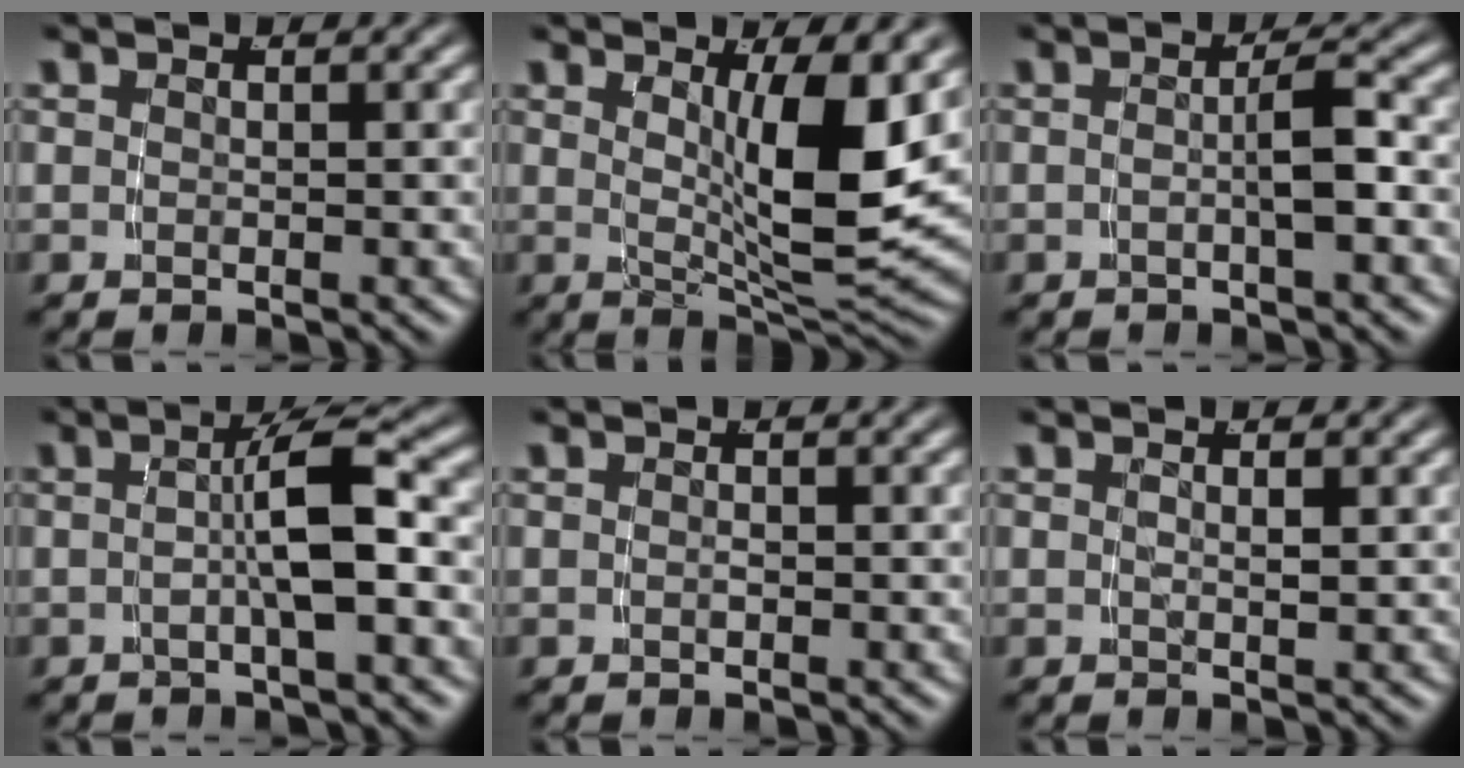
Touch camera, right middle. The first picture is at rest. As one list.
[{"total": 7.6, "force": [1.6, 1.5, 7.2], "torque": [-0.123, -0.018, 0.035]}, {"total": 2.4, "force": [-0.7, -0.2, 2.3], "torque": [-0.031, 0.000, -0.009]}, {"total": 4.2, "force": [-0.6, 0.0, 4.2], "torque": [-0.059, 0.010, -0.012]}, {"total": 0.0}, {"total": 0.9, "force": [0.2, -0.7, 0.6], "torque": [-0.009, -0.003, 0.010]}]